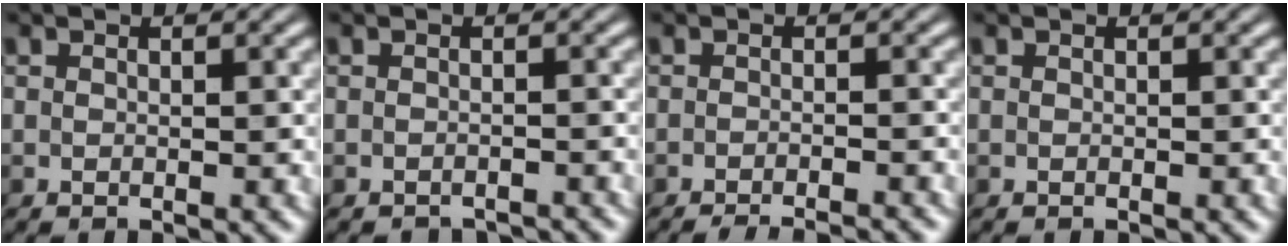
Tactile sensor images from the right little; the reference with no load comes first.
{"total": 1.0, "force": [-1.0, -0.3, 0.0], "torque": [0.000, 0.000, -0.016]}
{"total": 3.8, "force": [-2.3, 1.0, 2.8], "torque": [-0.019, -0.003, -0.036]}
{"total": 0.0}